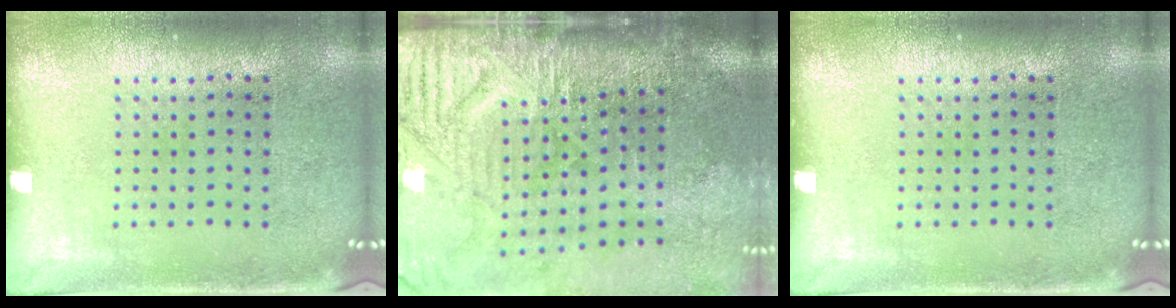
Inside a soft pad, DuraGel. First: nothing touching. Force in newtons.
{"total": 4.8, "press": 3.9, "slide": 2.7}
{"total": 0.0}